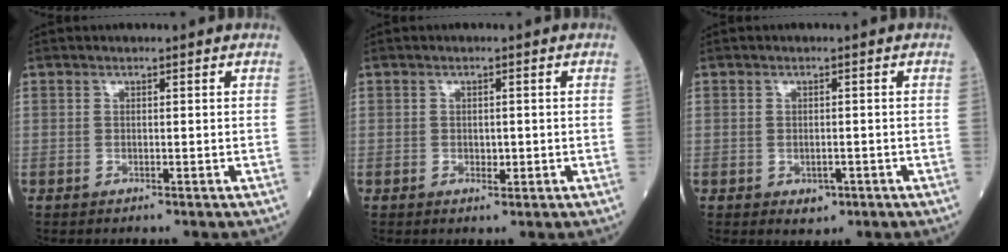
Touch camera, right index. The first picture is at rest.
{"total": 1.5, "force": [-0.2, 1.0, 1.1], "torque": [-0.014, 0.000, 0.000]}
{"total": 2.0, "force": [-0.9, 1.4, 1.2], "torque": [-0.013, 0.001, -0.003]}